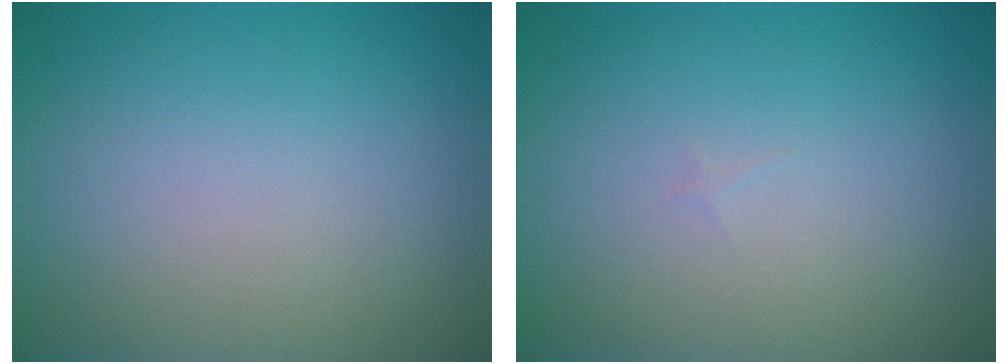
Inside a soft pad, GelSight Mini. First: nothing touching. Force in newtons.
{"total": 0.0}